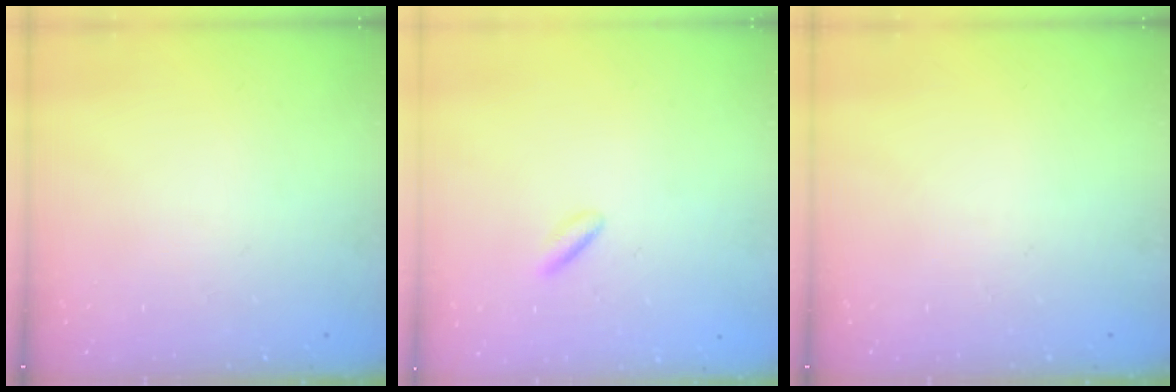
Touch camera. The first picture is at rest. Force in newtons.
{"total": 2.3, "press": 2.1, "slide": 1.0}
{"total": 0.0}